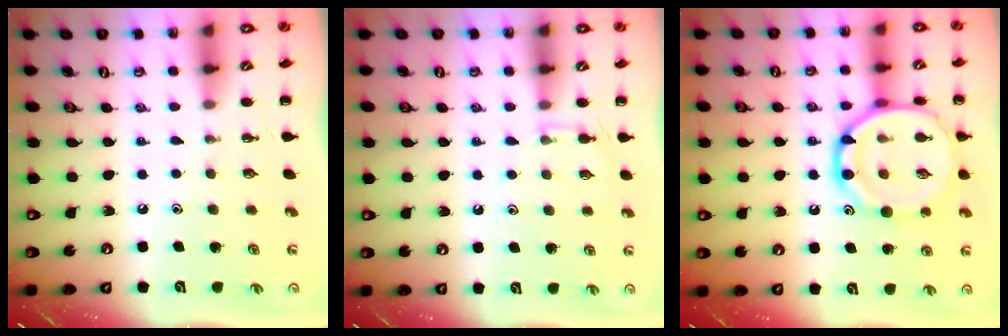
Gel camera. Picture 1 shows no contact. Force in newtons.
{"total": 3.8, "press": 3.6, "slide": 1.3}
{"total": 17.0, "press": 16.9, "slide": 1.7}